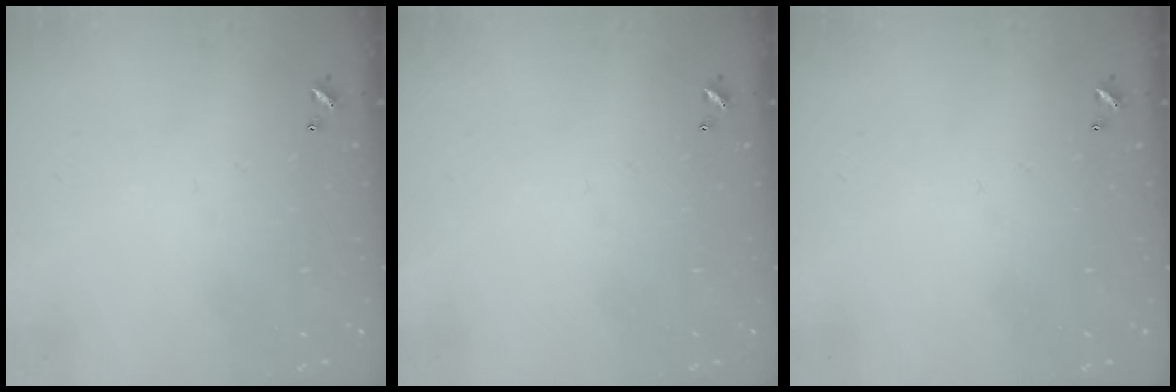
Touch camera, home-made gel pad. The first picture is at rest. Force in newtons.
{"total": 0.0}
{"total": 0.0}